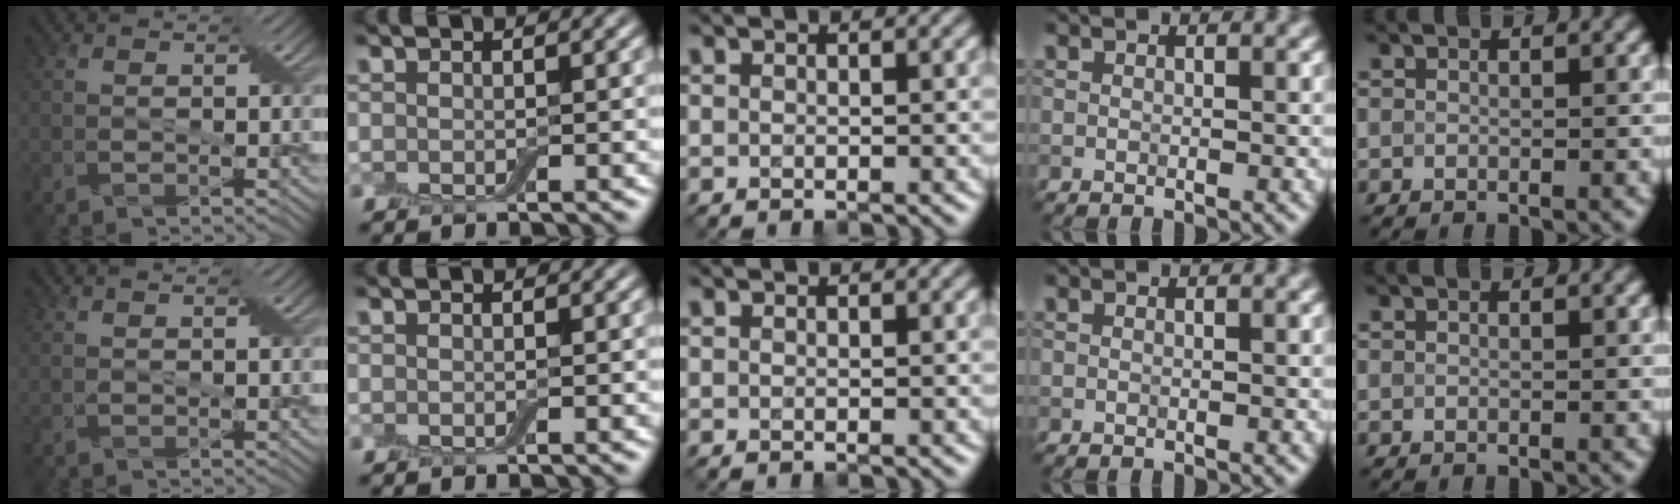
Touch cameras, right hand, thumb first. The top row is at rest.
{"thumb": {"total": 0.7, "force": [0.6, -0.2, 0.1], "torque": [-0.003, -0.003, 0.013]}}